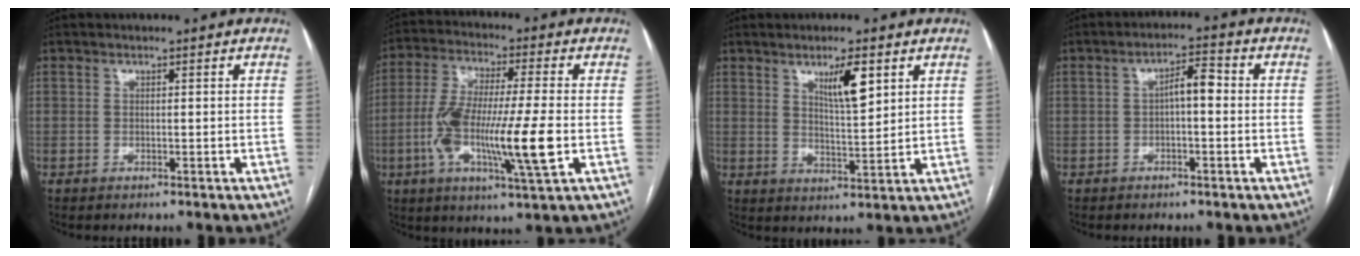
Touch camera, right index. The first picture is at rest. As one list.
[{"total": 15.3, "force": [-3.0, 1.3, 14.9], "torque": [-0.287, -0.010, -0.055]}, {"total": 6.2, "force": [3.2, 1.1, 5.2], "torque": [-0.090, -0.006, 0.057]}, {"total": 3.9, "force": [-0.1, 1.2, 3.7], "torque": [-0.061, 0.020, -0.002]}]